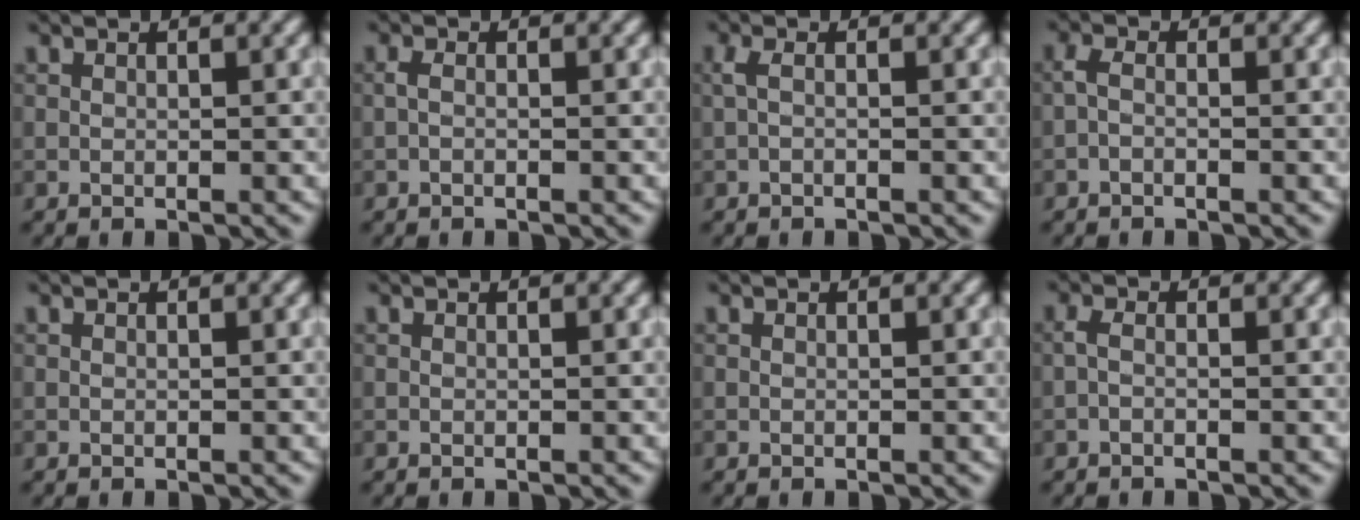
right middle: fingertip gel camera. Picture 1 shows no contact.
{"total": 0.8, "force": [-0.4, 0.3, 0.7], "torque": [-0.018, 0.000, -0.010]}
{"total": 1.2, "force": [-0.2, 0.3, 1.1], "torque": [-0.027, 0.001, -0.008]}
{"total": 1.3, "force": [-0.6, 0.5, 1.0], "torque": [-0.023, 0.001, -0.017]}
{"total": 0.0}
{"total": 0.0}
{"total": 0.0}
{"total": 1.1, "force": [-0.5, 0.4, 0.9], "torque": [-0.022, 0.002, -0.014]}